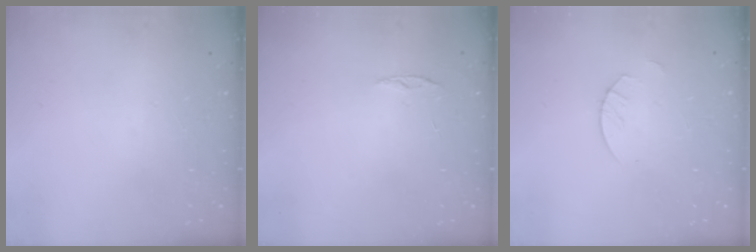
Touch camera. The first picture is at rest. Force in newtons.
{"total": 4.0, "press": 3.9, "slide": 0.4}
{"total": 2.7, "press": 2.7, "slide": 0.2}